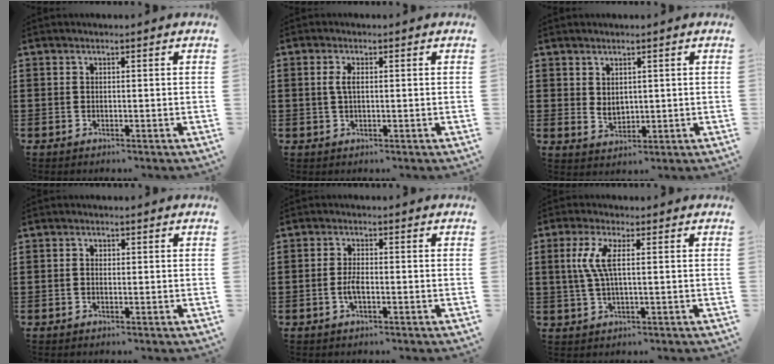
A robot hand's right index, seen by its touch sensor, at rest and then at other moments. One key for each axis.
{"total": 2.1, "fx": 0.2, "fy": 0.8, "fz": 2.0, "tx": -0.046, "ty": 0.001, "tz": -0.002}
{"total": 2.2, "fx": 1.4, "fy": 1.5, "fz": 0.8, "tx": -0.019, "ty": 0.005, "tz": 0.027}
{"total": 0.8, "fx": -0.1, "fy": 0.5, "fz": 0.7, "tx": -0.014, "ty": 0.001, "tz": -0.002}
{"total": 2.7, "fx": -0.8, "fy": 0.8, "fz": 2.4, "tx": -0.052, "ty": 0.000, "tz": -0.017}
{"total": 5.2, "fx": 0.6, "fy": 1.1, "fz": 5.0, "tx": -0.119, "ty": -0.007, "tz": 0.001}